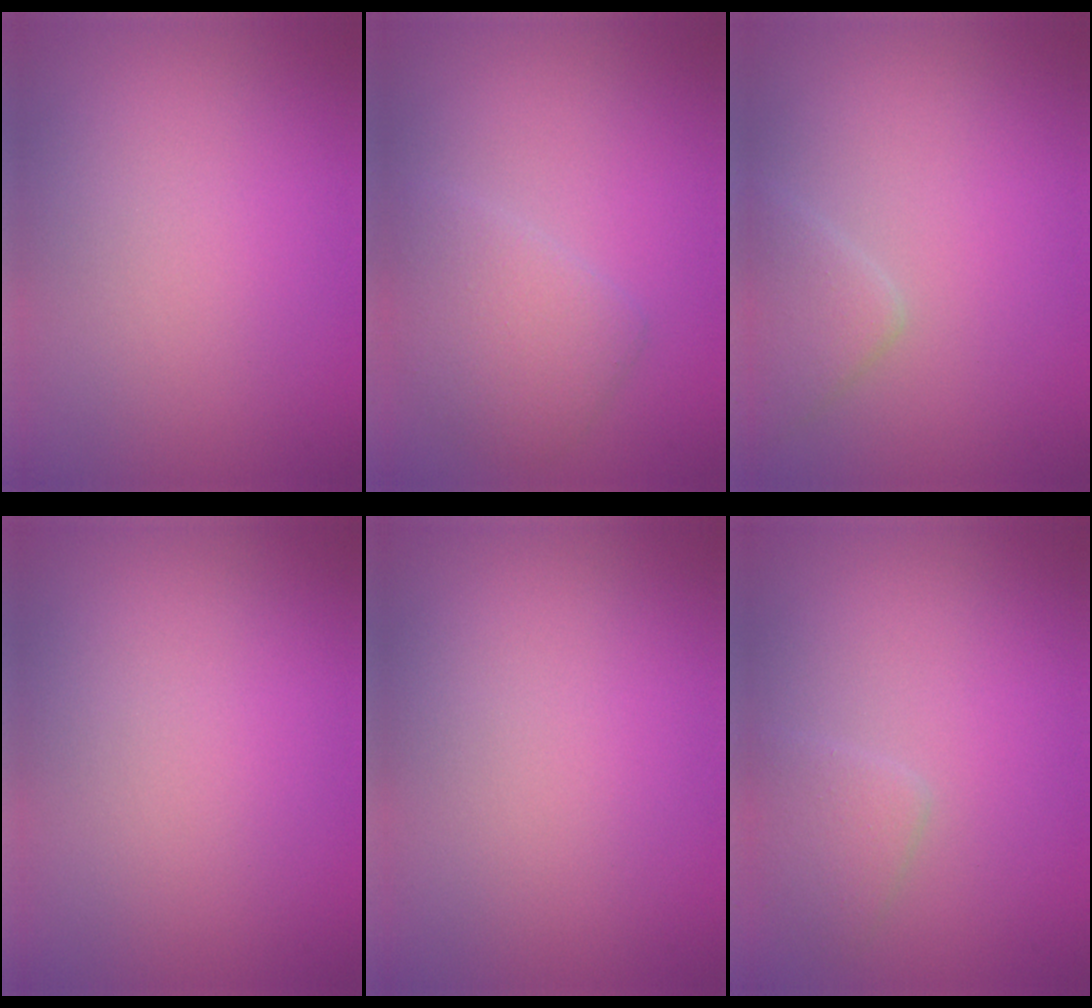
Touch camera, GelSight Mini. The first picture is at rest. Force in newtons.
{"total": 2.9, "press": 2.9, "slide": 0.2}
{"total": 2.2, "press": 2.2, "slide": 0.1}
{"total": 0.0}
{"total": 0.0}
{"total": 1.9, "press": 1.9, "slide": 0.0}